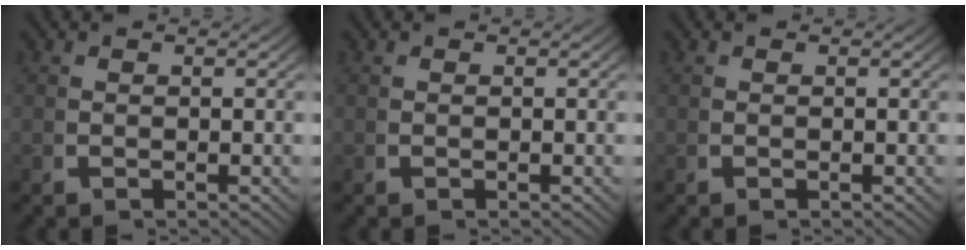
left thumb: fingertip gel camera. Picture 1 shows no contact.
{"total": 0.0}
{"total": 0.0}